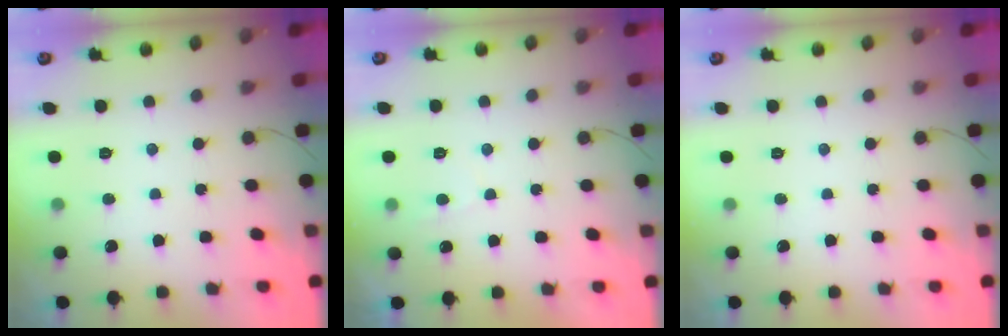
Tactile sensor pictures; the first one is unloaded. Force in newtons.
{"total": 2.4, "press": 2.3, "slide": 0.6}
{"total": 0.0}